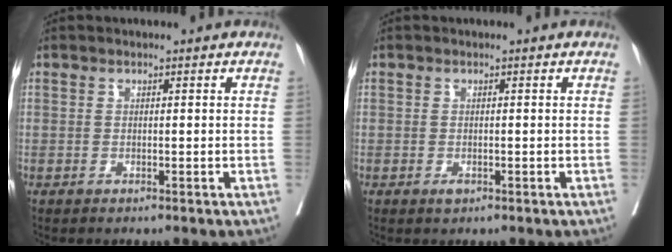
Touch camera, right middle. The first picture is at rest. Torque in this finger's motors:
{"motor_torque": [0.25, -0.06, 0.02, 0.00]}